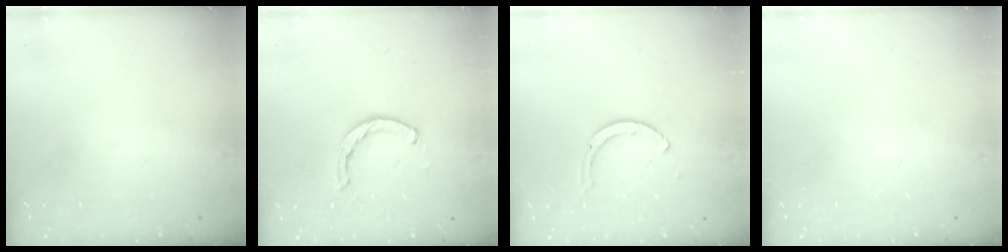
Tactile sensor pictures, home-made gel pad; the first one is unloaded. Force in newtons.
{"total": 2.1, "press": 2.1, "slide": 0.3}
{"total": 2.6, "press": 2.6, "slide": 0.3}
{"total": 0.0}